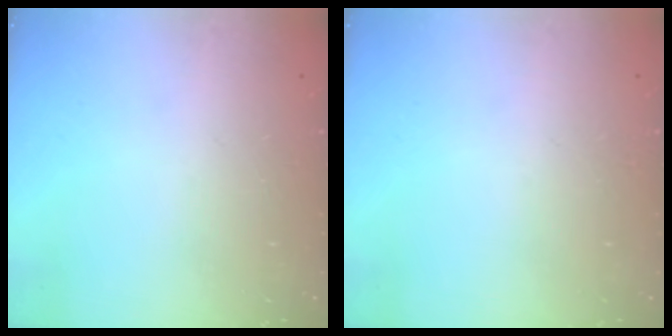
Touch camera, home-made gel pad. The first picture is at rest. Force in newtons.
{"total": 0.0}